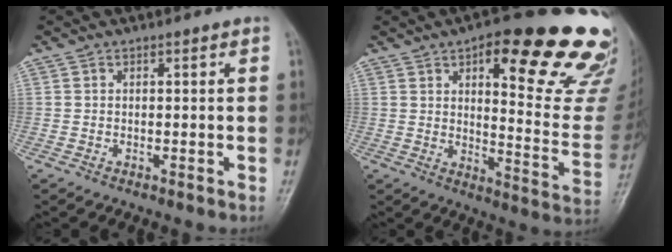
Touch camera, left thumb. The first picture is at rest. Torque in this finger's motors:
{"motor_torque": [1.46, 1.37, 1.42, -1.36, 0.08]}